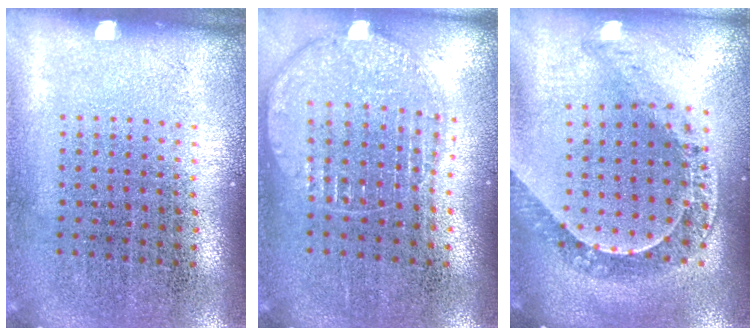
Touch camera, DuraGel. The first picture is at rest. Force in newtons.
{"total": 1.1, "press": 1.1, "slide": 0.3}
{"total": 1.2, "press": 1.1, "slide": 0.3}